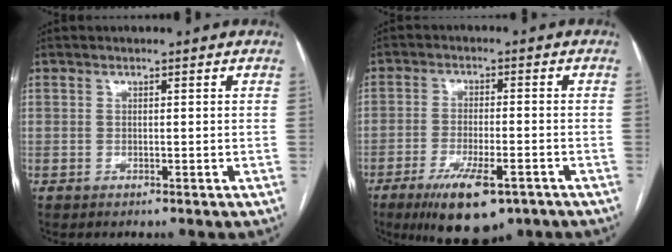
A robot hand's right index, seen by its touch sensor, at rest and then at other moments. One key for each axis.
{"total": 10.9, "fx": -6.7, "fy": 3.0, "fz": 8.0, "tx": -0.135, "ty": -0.019, "tz": -0.102}